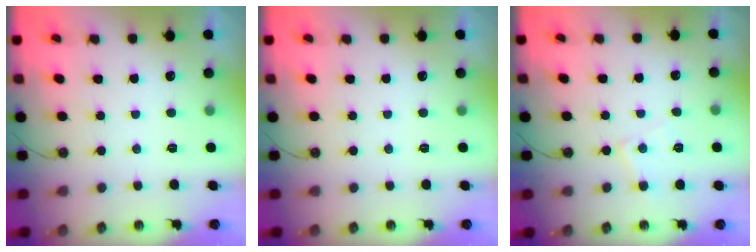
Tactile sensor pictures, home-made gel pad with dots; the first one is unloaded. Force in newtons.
{"total": 0.0}
{"total": 6.8, "press": 6.7, "slide": 0.7}